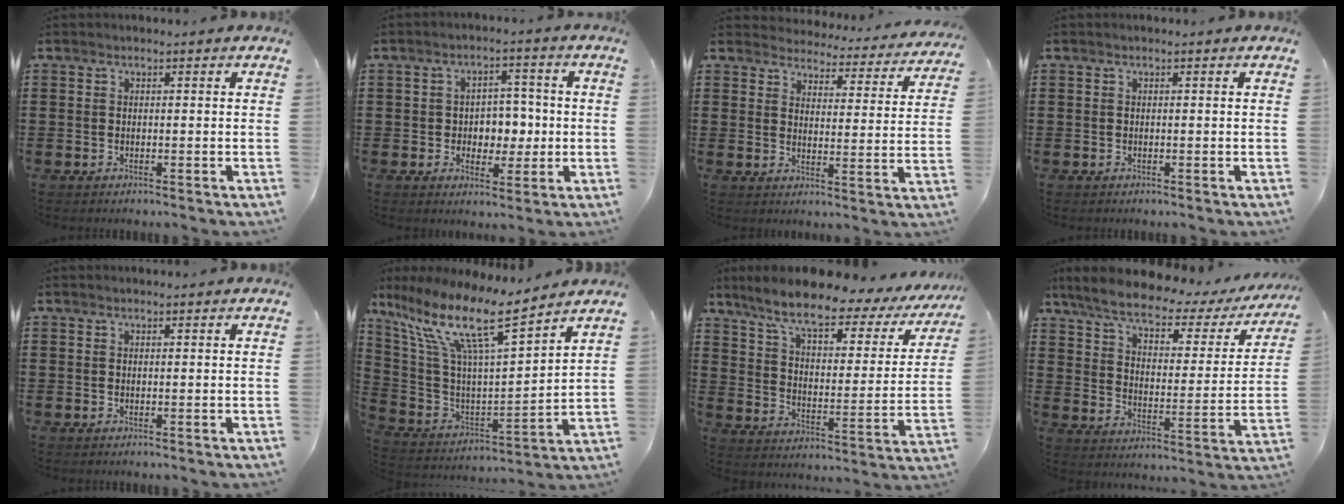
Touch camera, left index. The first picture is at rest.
{"total": 4.9, "force": [-0.2, 4.1, 2.7], "torque": [-0.049, 0.006, -0.012]}
{"total": 4.1, "force": [4.1, 0.2, 0.0], "torque": [-0.018, -0.040, 0.067]}
{"total": 0.0}
{"total": 0.0}
{"total": 14.0, "force": [9.0, 2.4, 10.5], "torque": [-0.233, -0.049, 0.147]}
{"total": 9.4, "force": [7.2, 1.4, 5.8], "torque": [-0.131, -0.040, 0.116]}
{"total": 7.3, "force": [5.6, 1.4, 4.5], "torque": [-0.110, -0.029, 0.092]}